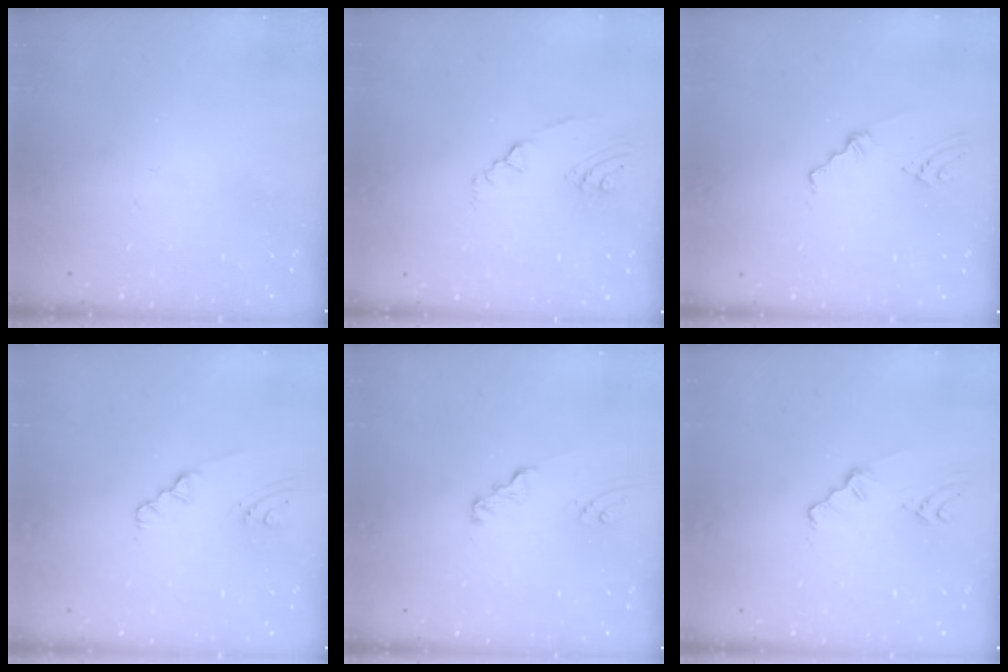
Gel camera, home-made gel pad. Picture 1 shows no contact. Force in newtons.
{"total": 2.8, "press": 2.0, "slide": 2.0}
{"total": 2.1, "press": 1.1, "slide": 1.8}
{"total": 1.6, "press": 1.6, "slide": 0.3}
{"total": 2.1, "press": 2.1, "slide": 0.2}
{"total": 2.8, "press": 2.8, "slide": 0.7}